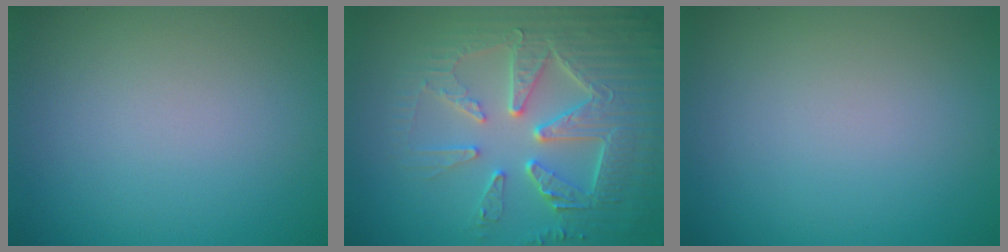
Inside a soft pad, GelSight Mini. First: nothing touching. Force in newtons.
{"total": 7.5, "press": 6.1, "slide": 4.3}
{"total": 0.0}